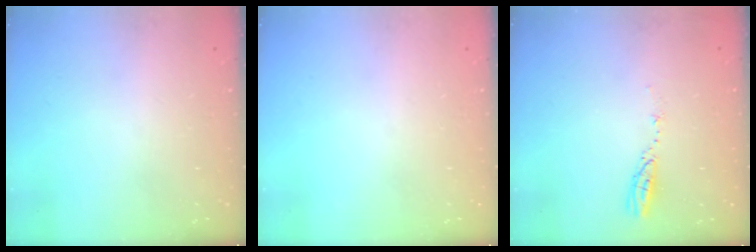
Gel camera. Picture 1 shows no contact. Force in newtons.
{"total": 0.0}
{"total": 3.8, "press": 3.8, "slide": 0.4}